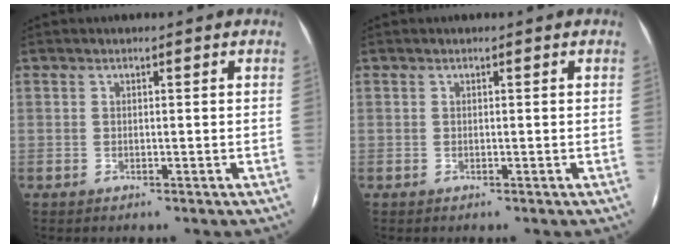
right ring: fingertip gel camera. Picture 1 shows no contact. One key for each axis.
{"total": 0.0}